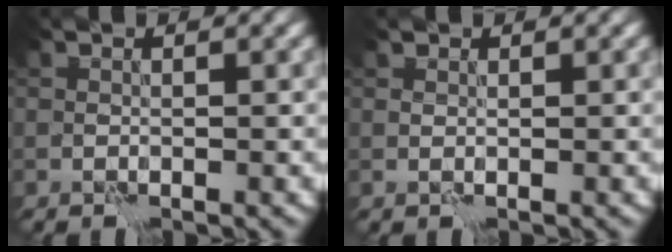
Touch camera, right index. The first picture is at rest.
{"total": 0.7, "force": [0.5, 0.4, 0.0], "torque": [-0.001, 0.000, 0.008]}